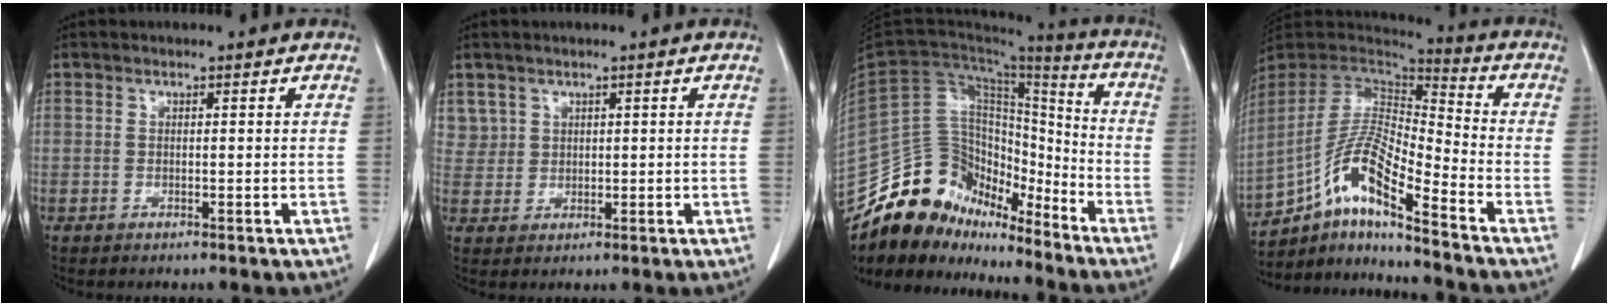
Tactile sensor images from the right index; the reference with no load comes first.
{"total": 3.2, "force": [1.8, 2.6, -0.1], "torque": [0.015, 0.005, 0.032]}
{"total": 18.3, "force": [-15.5, 7.6, 6.1], "torque": [-0.100, 0.054, -0.270]}
{"total": 14.6, "force": [-8.8, 1.9, 11.5], "torque": [-0.230, 0.009, -0.159]}